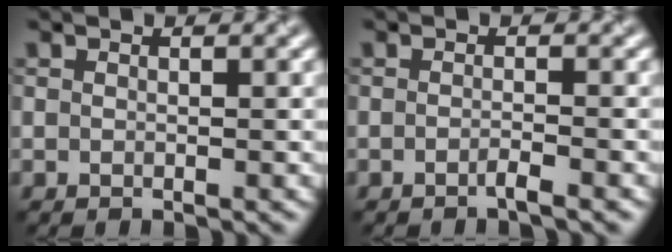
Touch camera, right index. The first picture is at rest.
{"total": 1.2, "force": [-0.7, 0.2, 0.9], "torque": [-0.013, 0.002, -0.018]}